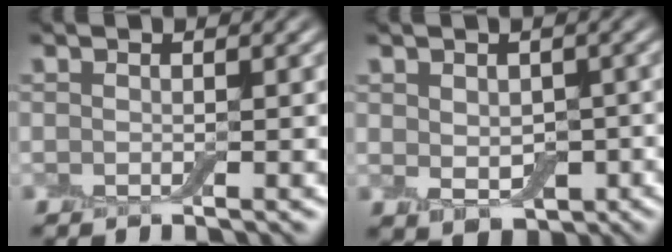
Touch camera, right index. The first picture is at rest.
{"total": 4.2, "force": [-0.4, 3.0, 2.9], "torque": [-0.048, -0.015, 0.003]}